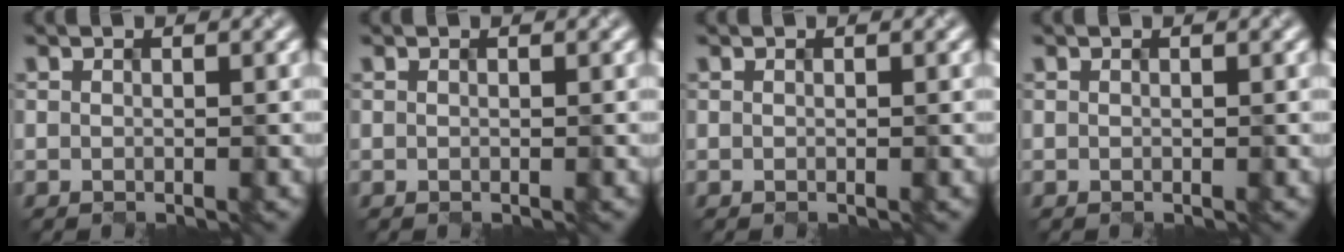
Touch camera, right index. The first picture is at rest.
{"total": 0.0}
{"total": 0.0}
{"total": 0.0}